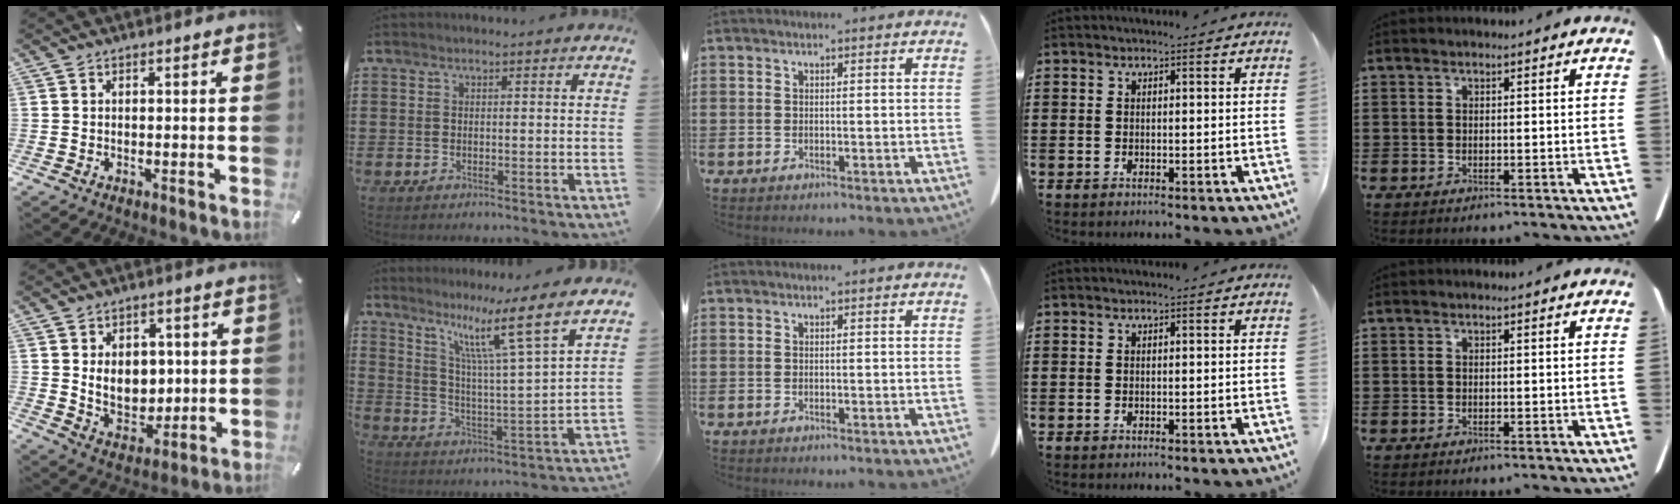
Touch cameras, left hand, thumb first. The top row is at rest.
{"thumb": {"total": 9.1, "force": [1.5, 7.3, 5.1], "torque": [-0.080, -0.002, 0.028]}, "index": {"total": 10.4, "force": [7.2, -0.4, 7.5], "torque": [-0.161, -0.041, 0.109]}}